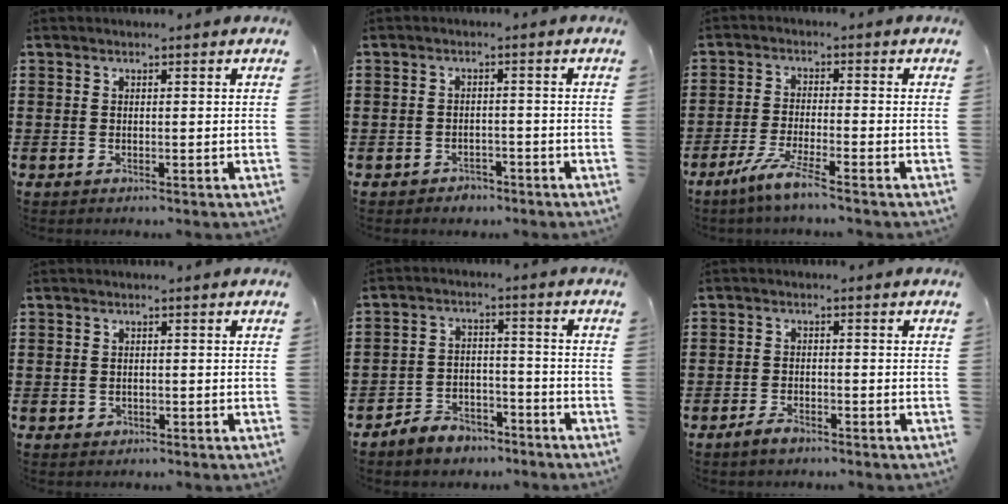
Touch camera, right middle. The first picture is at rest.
{"total": 2.1, "force": [-1.9, 0.8, -0.1], "torque": [-0.005, 0.001, -0.043]}
{"total": 5.4, "force": [-4.1, 0.0, 3.5], "torque": [-0.084, -0.017, -0.080]}
{"total": 0.9, "force": [-0.4, 0.8, 0.2], "torque": [-0.007, 0.002, -0.009]}
{"total": 4.7, "force": [-4.4, 1.5, 0.4], "torque": [-0.011, 0.011, -0.091]}
{"total": 2.2, "force": [-1.8, 0.9, 0.9], "torque": [-0.025, 0.000, -0.039]}